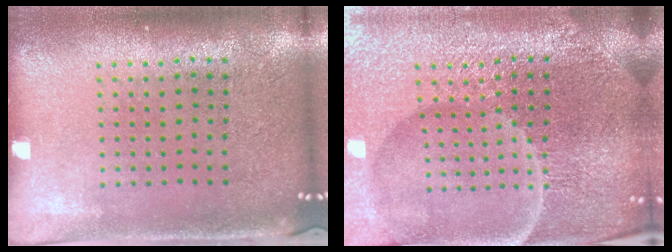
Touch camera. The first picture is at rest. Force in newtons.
{"total": 6.4, "press": 5.7, "slide": 2.9}